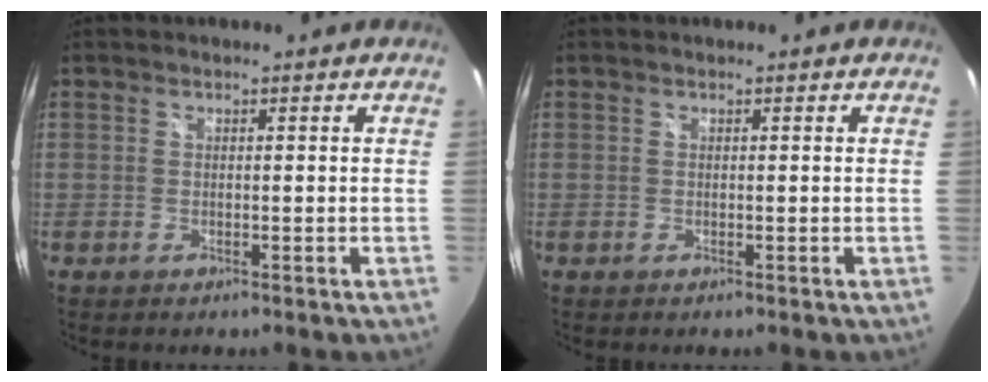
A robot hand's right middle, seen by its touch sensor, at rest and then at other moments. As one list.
[{"total": 0.0}]